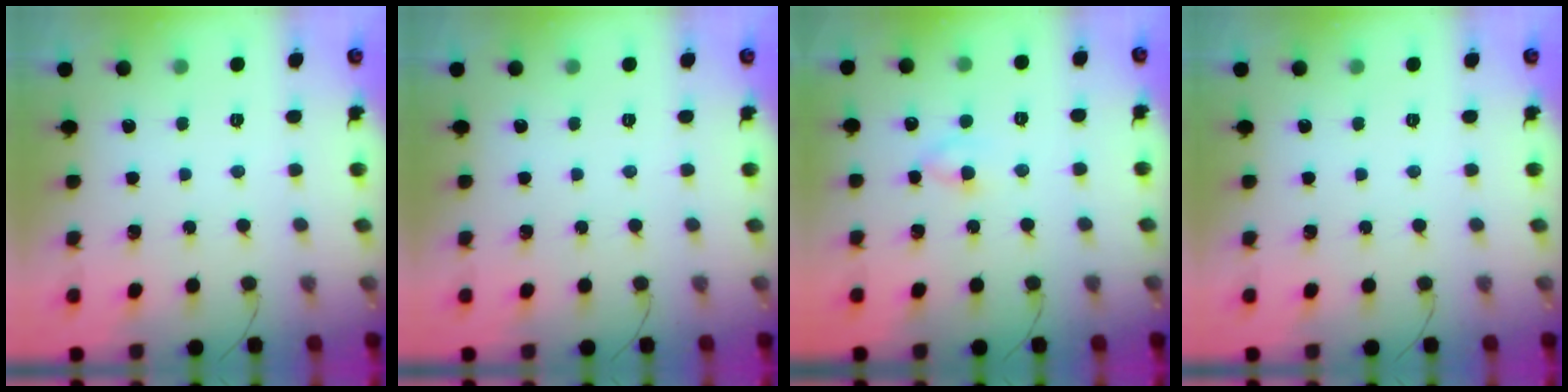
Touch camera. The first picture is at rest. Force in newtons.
{"total": 0.0}
{"total": 2.5, "press": 2.2, "slide": 1.1}
{"total": 0.0}